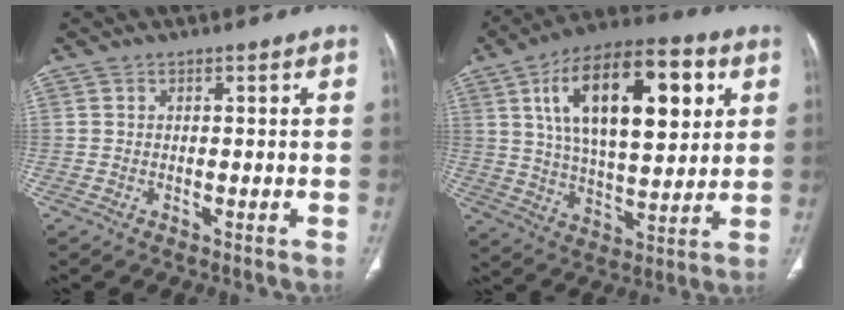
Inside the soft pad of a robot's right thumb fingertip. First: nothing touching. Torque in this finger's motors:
{"motor_torque": [0.03, 4.97, 1.07, -0.21, 0.46]}